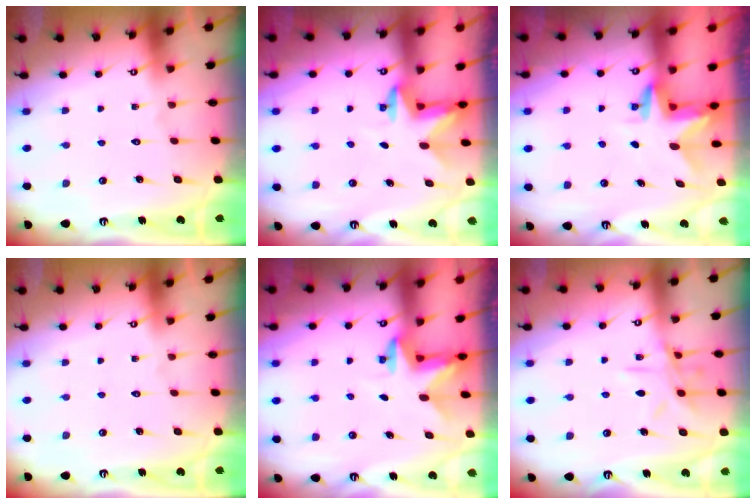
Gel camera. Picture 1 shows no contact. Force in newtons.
{"total": 2.5, "press": 2.4, "slide": 0.5}
{"total": 2.9, "press": 2.9, "slide": 0.2}
{"total": 0.0}
{"total": 2.3, "press": 2.3, "slide": 0.4}
{"total": 10.3, "press": 10.3, "slide": 0.8}